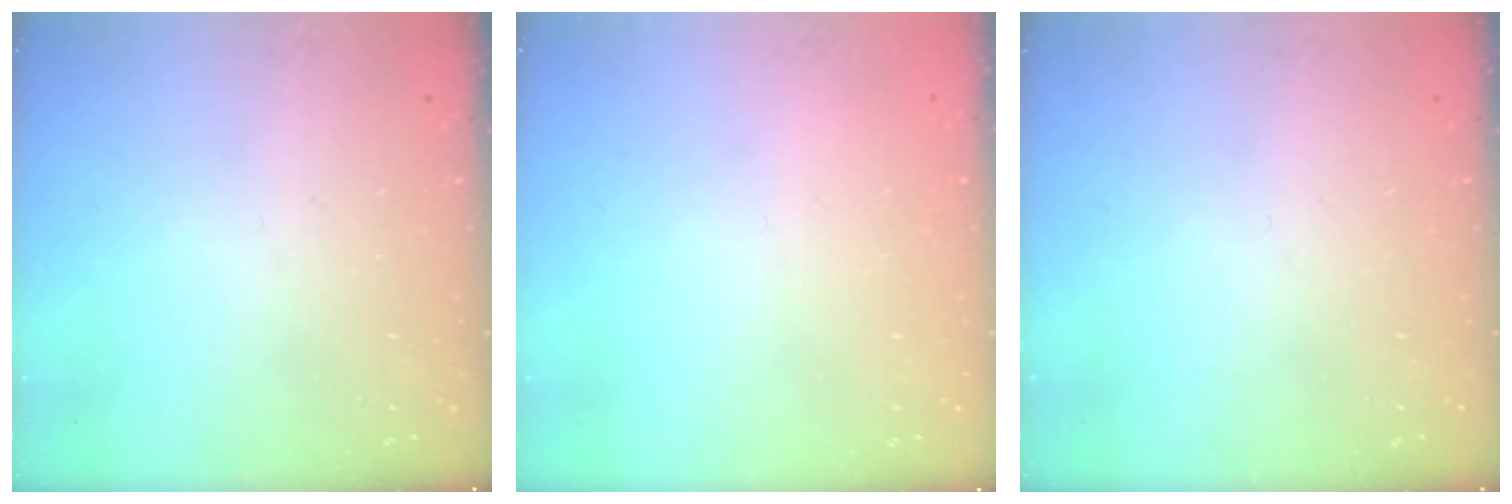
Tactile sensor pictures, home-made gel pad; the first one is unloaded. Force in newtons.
{"total": 2.3, "press": 2.3, "slide": 0.1}
{"total": 0.0}